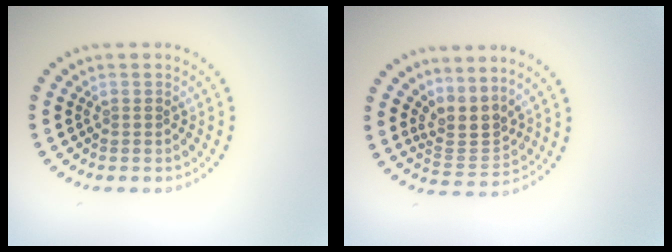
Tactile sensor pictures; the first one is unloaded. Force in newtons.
{"total": 3.0, "press": 2.1, "slide": 2.1}